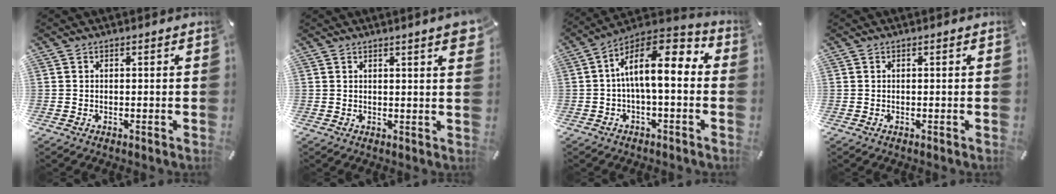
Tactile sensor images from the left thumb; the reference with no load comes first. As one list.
[{"total": 3.6, "force": [2.0, 0.4, 3.0], "torque": [-0.045, -0.009, 0.031]}, {"total": 13.8, "force": [1.4, 6.0, 12.4], "torque": [-0.216, -0.008, 0.025]}, {"total": 0.0}]